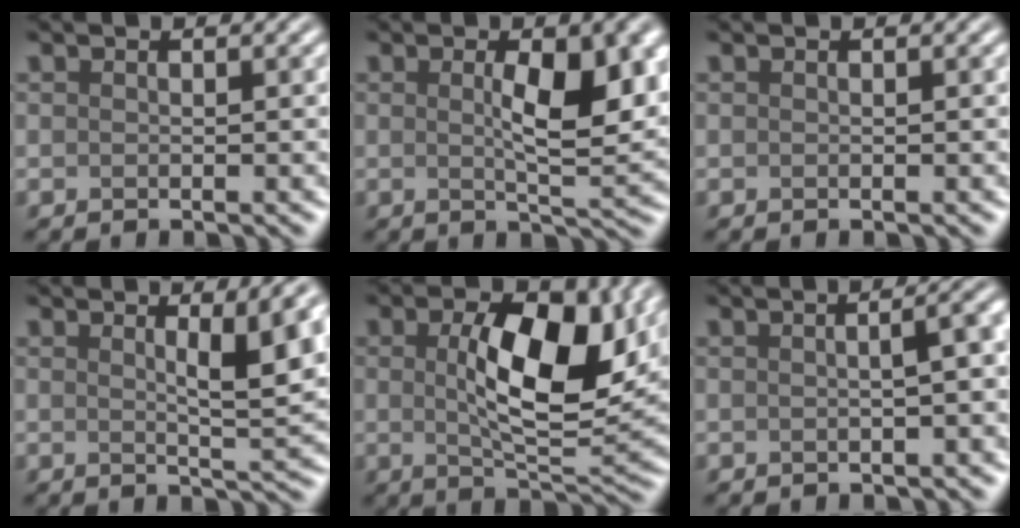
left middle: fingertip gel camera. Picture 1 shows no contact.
{"total": 6.5, "force": [1.0, 2.0, 6.1], "torque": [-0.096, -0.004, 0.019]}
{"total": 0.0}
{"total": 6.5, "force": [1.8, 1.7, 6.0], "torque": [-0.070, 0.001, 0.026]}
{"total": 10.2, "force": [1.5, 4.3, 9.1], "torque": [-0.145, 0.001, 0.029]}
{"total": 4.5, "force": [0.1, 1.8, 4.1], "torque": [-0.028, 0.017, -0.001]}